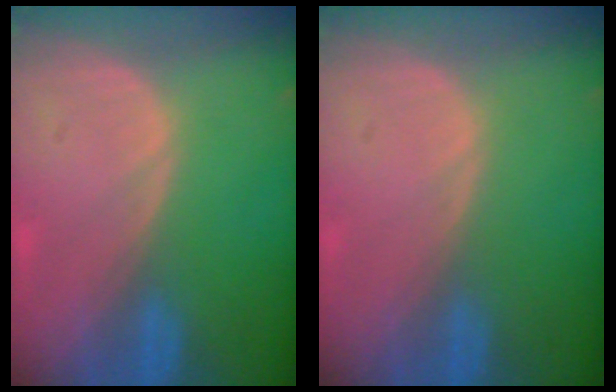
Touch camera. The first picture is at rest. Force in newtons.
{"total": 0.0}